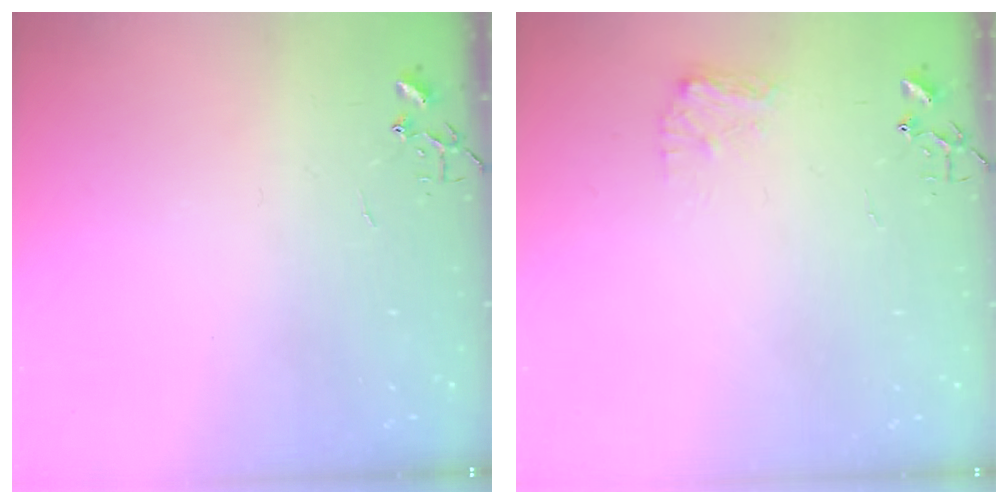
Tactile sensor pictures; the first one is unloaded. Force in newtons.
{"total": 7.9, "press": 7.9, "slide": 0.3}